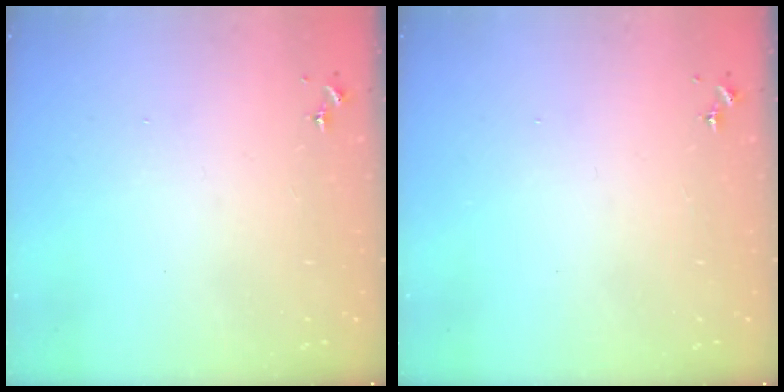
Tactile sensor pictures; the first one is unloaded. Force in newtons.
{"total": 0.0}